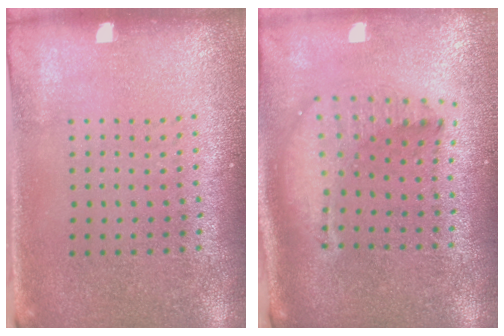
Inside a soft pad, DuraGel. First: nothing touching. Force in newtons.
{"total": 2.1, "press": 1.6, "slide": 1.3}